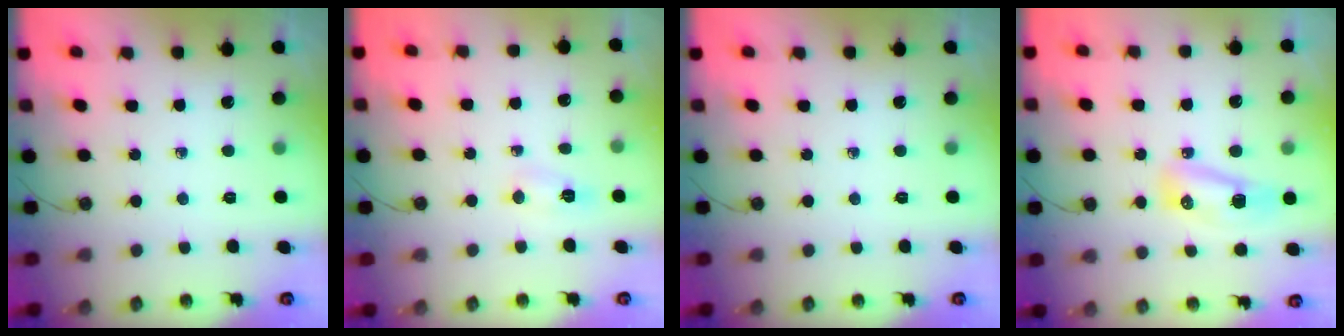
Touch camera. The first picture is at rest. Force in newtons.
{"total": 5.3, "press": 5.3, "slide": 0.6}
{"total": 0.0}
{"total": 11.2, "press": 9.1, "slide": 6.7}